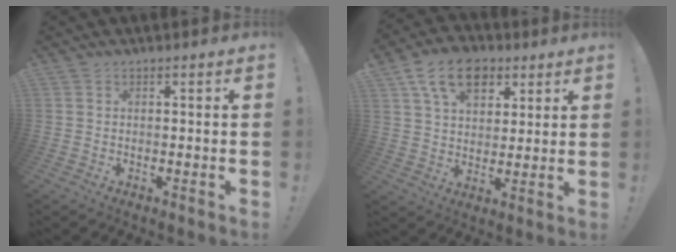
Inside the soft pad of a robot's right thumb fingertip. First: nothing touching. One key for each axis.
{"total": 14.0, "fx": 6.8, "fy": 9.4, "fz": 7.8, "tx": -0.114, "ty": -0.020, "tz": 0.128}